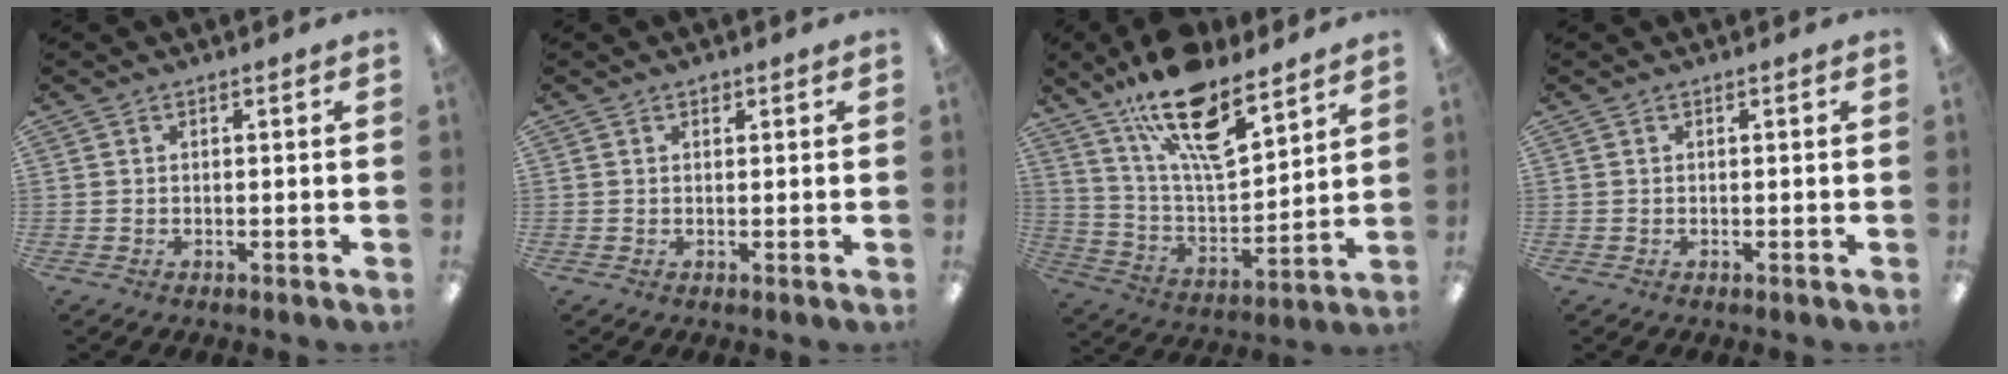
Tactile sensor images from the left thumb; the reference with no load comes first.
{"total": 0.8, "force": [0.6, 0.5, 0.3], "torque": [0.002, -0.002, 0.009]}
{"total": 19.7, "force": [13.5, 7.3, 12.3], "torque": [-0.208, -0.079, 0.233]}
{"total": 0.0}